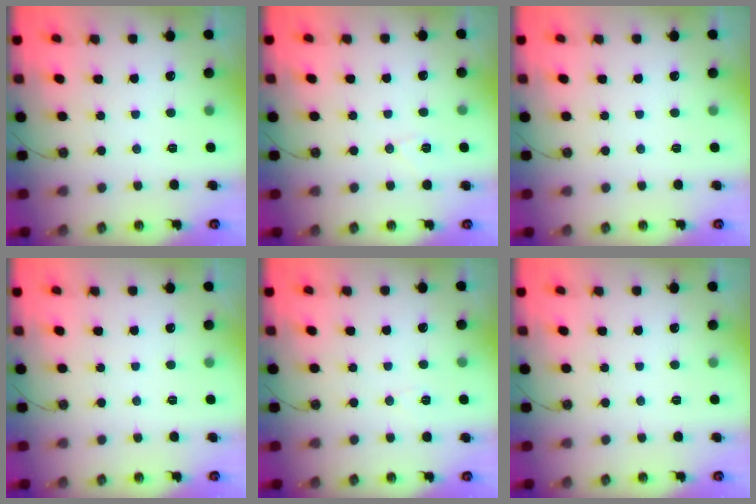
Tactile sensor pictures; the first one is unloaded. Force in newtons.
{"total": 6.1, "press": 5.9, "slide": 1.2}
{"total": 0.0}
{"total": 0.0}
{"total": 3.9, "press": 3.1, "slide": 2.3}
{"total": 0.0}